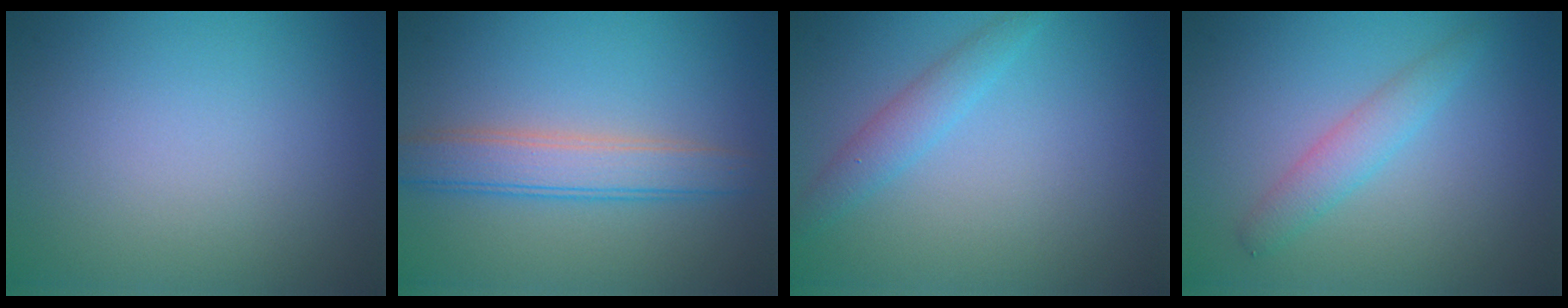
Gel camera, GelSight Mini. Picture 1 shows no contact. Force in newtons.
{"total": 3.8, "press": 3.8, "slide": 0.2}
{"total": 2.1, "press": 2.1, "slide": 0.1}
{"total": 2.3, "press": 2.3, "slide": 0.1}